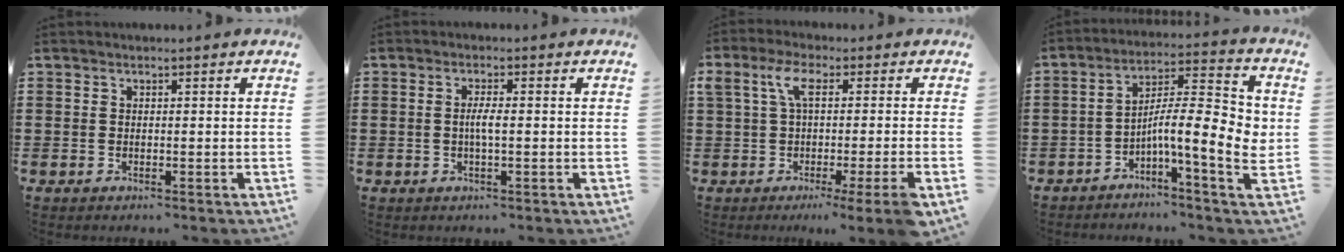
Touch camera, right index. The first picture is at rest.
{"total": 2.5, "force": [-0.3, 0.2, 2.5], "torque": [-0.054, -0.006, -0.008]}
{"total": 7.5, "force": [-0.3, 0.4, 7.5], "torque": [-0.135, -0.001, -0.006]}
{"total": 10.7, "force": [-1.4, 2.2, 10.4], "torque": [-0.169, -0.018, -0.031]}